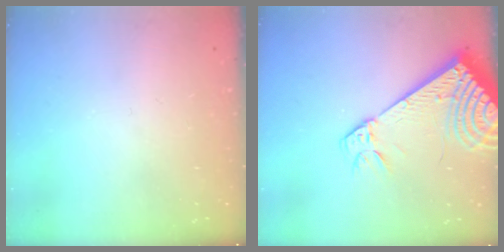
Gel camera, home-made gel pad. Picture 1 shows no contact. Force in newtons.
{"total": 13.5, "press": 13.2, "slide": 2.6}